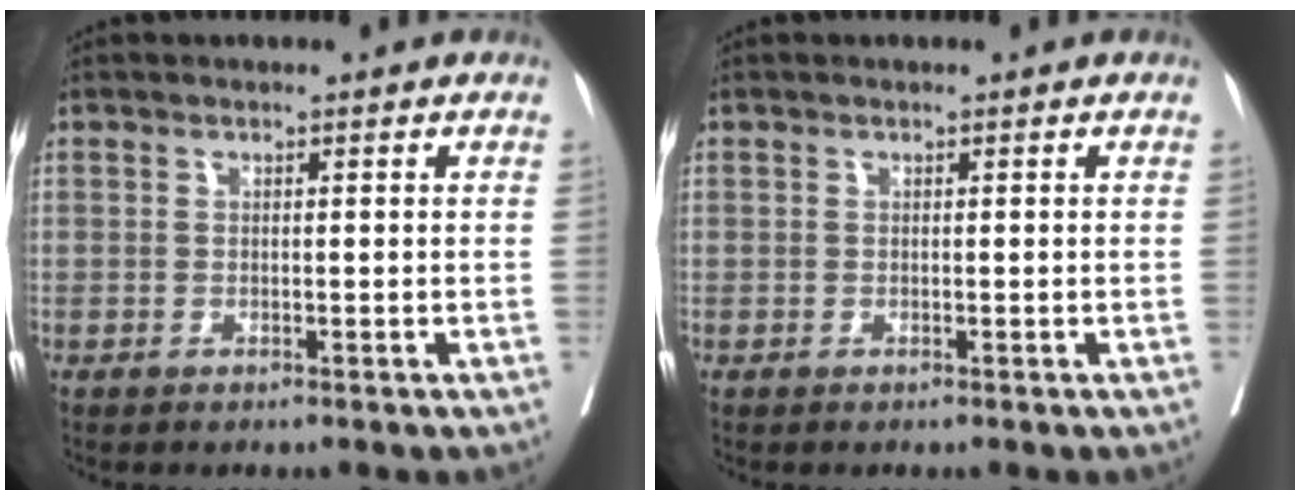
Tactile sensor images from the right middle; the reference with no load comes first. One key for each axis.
{"total": 0.0}